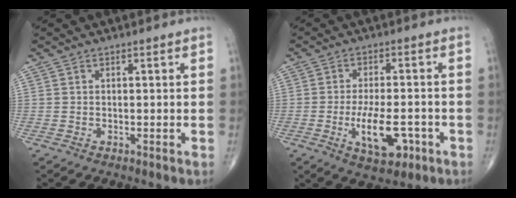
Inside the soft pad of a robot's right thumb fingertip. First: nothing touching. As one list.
[{"total": 9.4, "force": [-3.1, 4.1, 7.8], "torque": [-0.126, 0.004, -0.044]}]